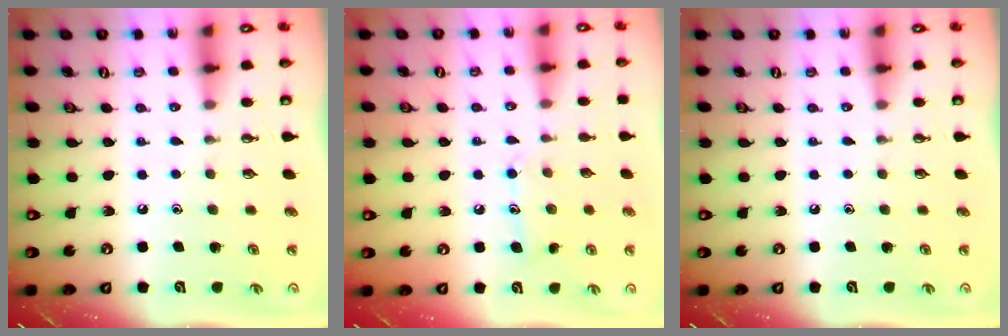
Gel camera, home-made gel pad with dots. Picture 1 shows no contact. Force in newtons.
{"total": 8.6, "press": 8.6, "slide": 0.6}
{"total": 0.0}